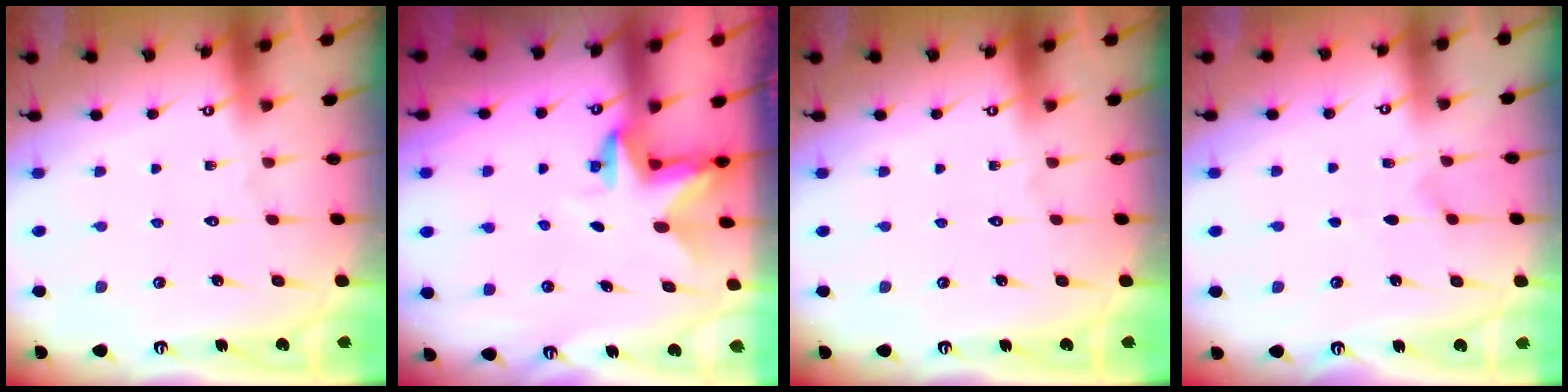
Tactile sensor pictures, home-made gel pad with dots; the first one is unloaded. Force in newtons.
{"total": 2.8, "press": 2.8, "slide": 0.2}
{"total": 0.0}
{"total": 3.0, "press": 2.5, "slide": 1.7}